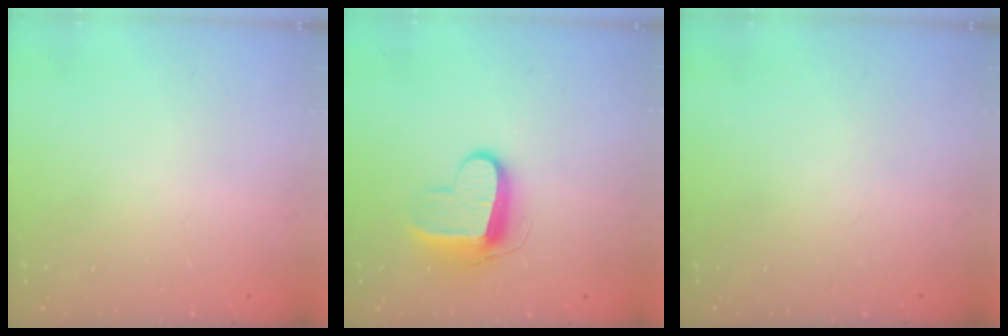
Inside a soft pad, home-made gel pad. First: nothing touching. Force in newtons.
{"total": 9.6, "press": 9.6, "slide": 0.6}
{"total": 0.0}